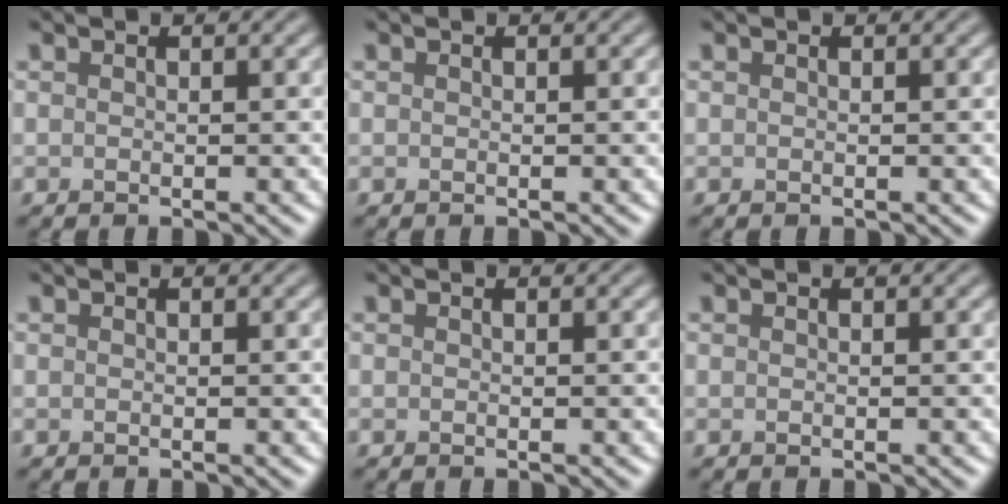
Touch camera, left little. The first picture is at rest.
{"total": 0.0}
{"total": 0.0}
{"total": 0.0}
{"total": 0.0}
{"total": 0.0}